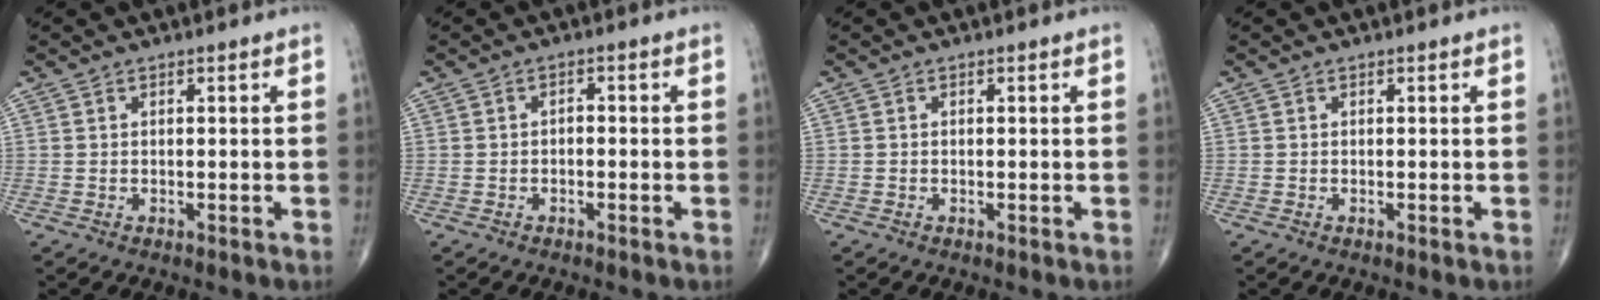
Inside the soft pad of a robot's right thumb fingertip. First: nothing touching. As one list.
[{"total": 1.2, "force": [-0.5, 0.8, 0.8], "torque": [-0.007, 0.008, -0.012]}, {"total": 0.0}, {"total": 0.0}]